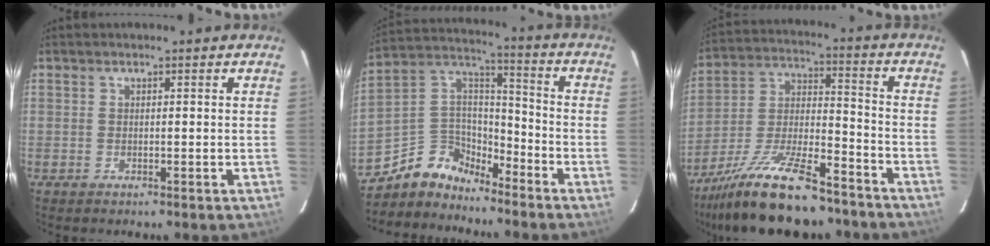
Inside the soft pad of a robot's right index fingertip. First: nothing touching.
{"total": 9.6, "force": [-7.9, 5.1, 1.9], "torque": [-0.063, 0.055, -0.167]}
{"total": 18.8, "force": [-14.8, 4.9, 10.5], "torque": [-0.207, -0.015, -0.243]}